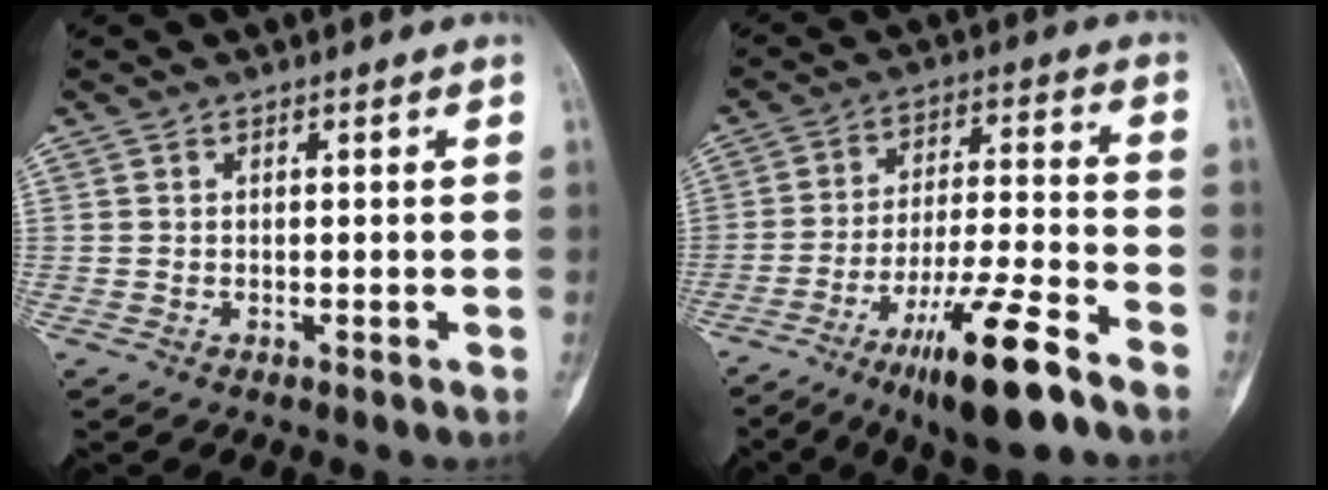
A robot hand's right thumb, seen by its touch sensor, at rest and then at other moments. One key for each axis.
{"total": 15.0, "fx": -9.3, "fy": 2.0, "fz": 11.6, "tx": -0.216, "ty": 0.044, "tz": -0.159}